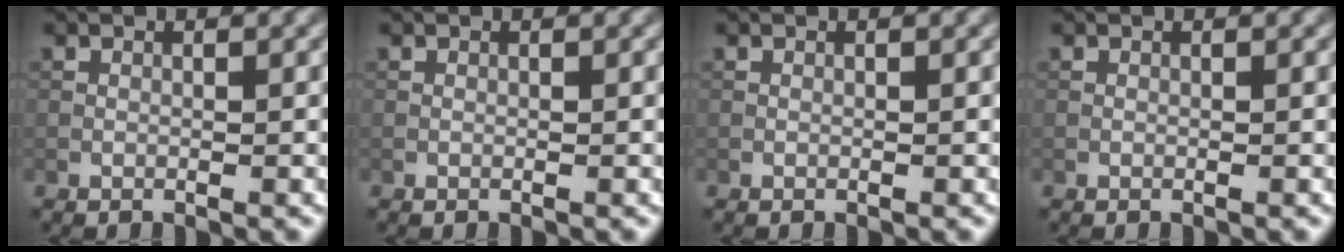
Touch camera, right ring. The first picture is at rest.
{"total": 0.0}
{"total": 0.0}
{"total": 0.0}